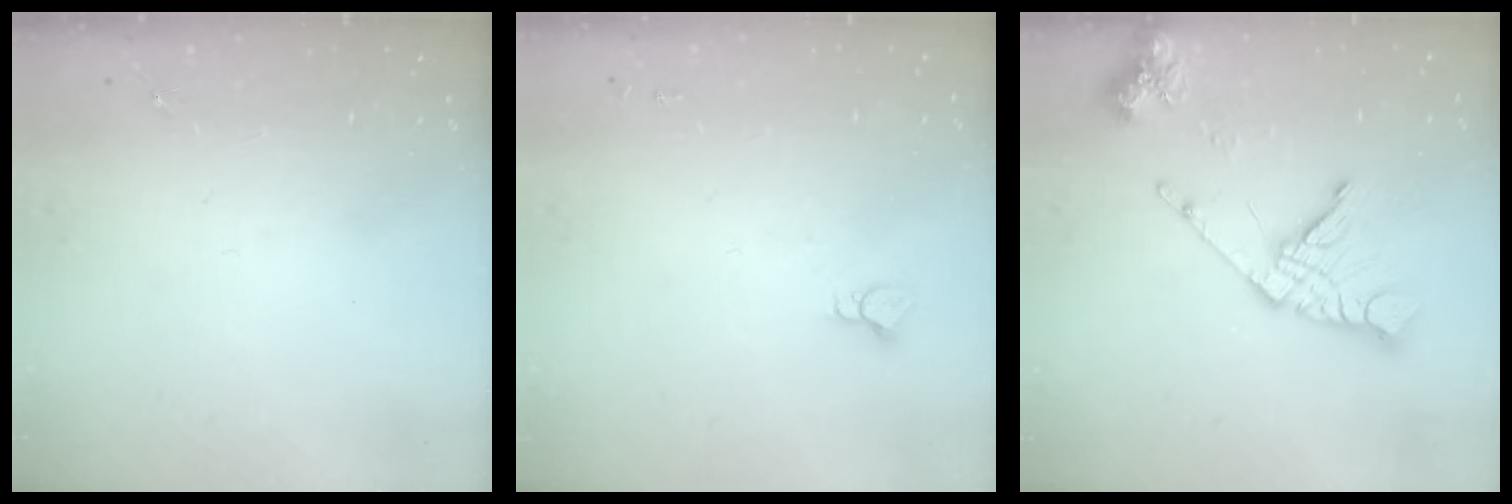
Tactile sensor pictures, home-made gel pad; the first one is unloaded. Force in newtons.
{"total": 3.3, "press": 3.3, "slide": 0.2}
{"total": 16.8, "press": 16.7, "slide": 2.2}